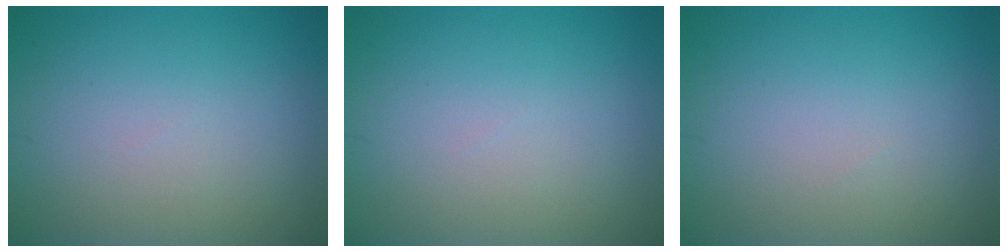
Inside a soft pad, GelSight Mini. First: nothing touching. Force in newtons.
{"total": 0.0}
{"total": 0.0}